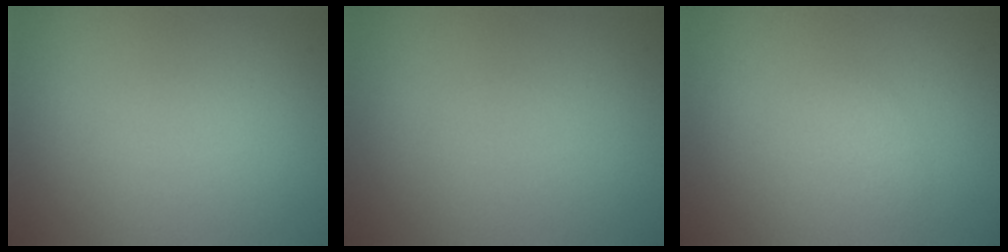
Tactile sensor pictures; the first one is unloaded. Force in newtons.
{"total": 0.0}
{"total": 0.8, "press": 0.8, "slide": 0.0}